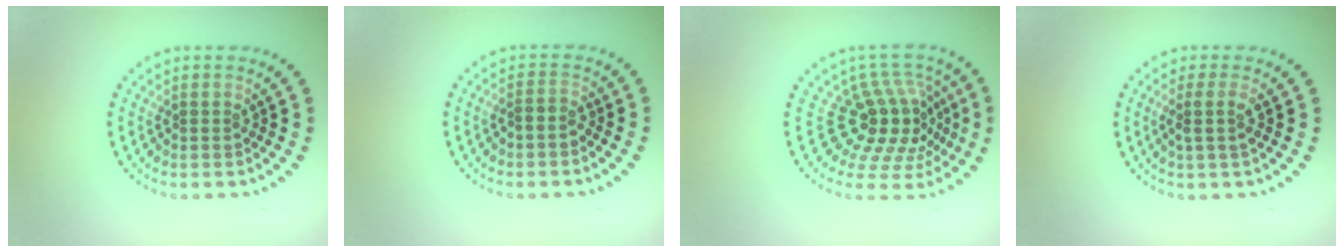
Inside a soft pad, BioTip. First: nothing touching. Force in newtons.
{"total": 0.9, "press": 0.7, "slide": 0.6}
{"total": 5.2, "press": 3.9, "slide": 3.4}
{"total": 1.7, "press": 1.4, "slide": 1.0}